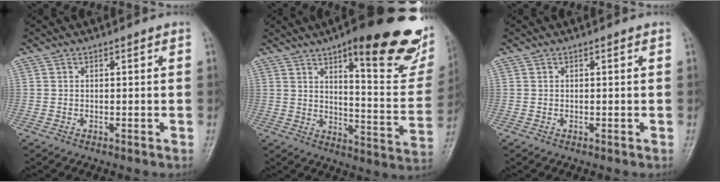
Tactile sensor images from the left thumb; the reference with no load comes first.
{"total": 26.4, "force": [15.3, 7.6, 20.2], "torque": [-0.226, -0.065, 0.206]}
{"total": 0.0}